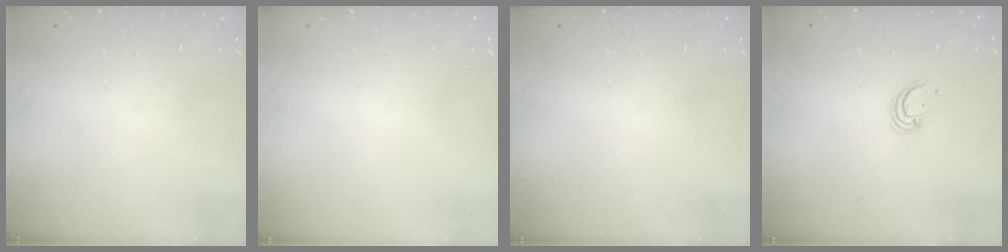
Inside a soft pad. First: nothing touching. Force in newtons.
{"total": 0.0}
{"total": 0.0}
{"total": 2.3, "press": 2.3, "slide": 0.2}